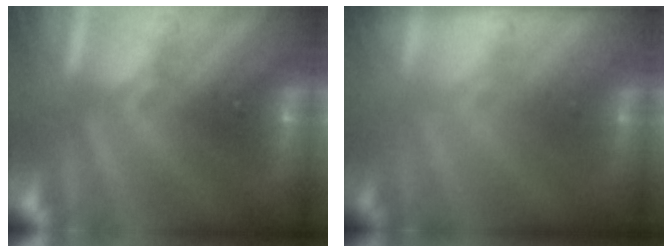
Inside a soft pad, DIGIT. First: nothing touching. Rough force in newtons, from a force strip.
{"total": 1.7}